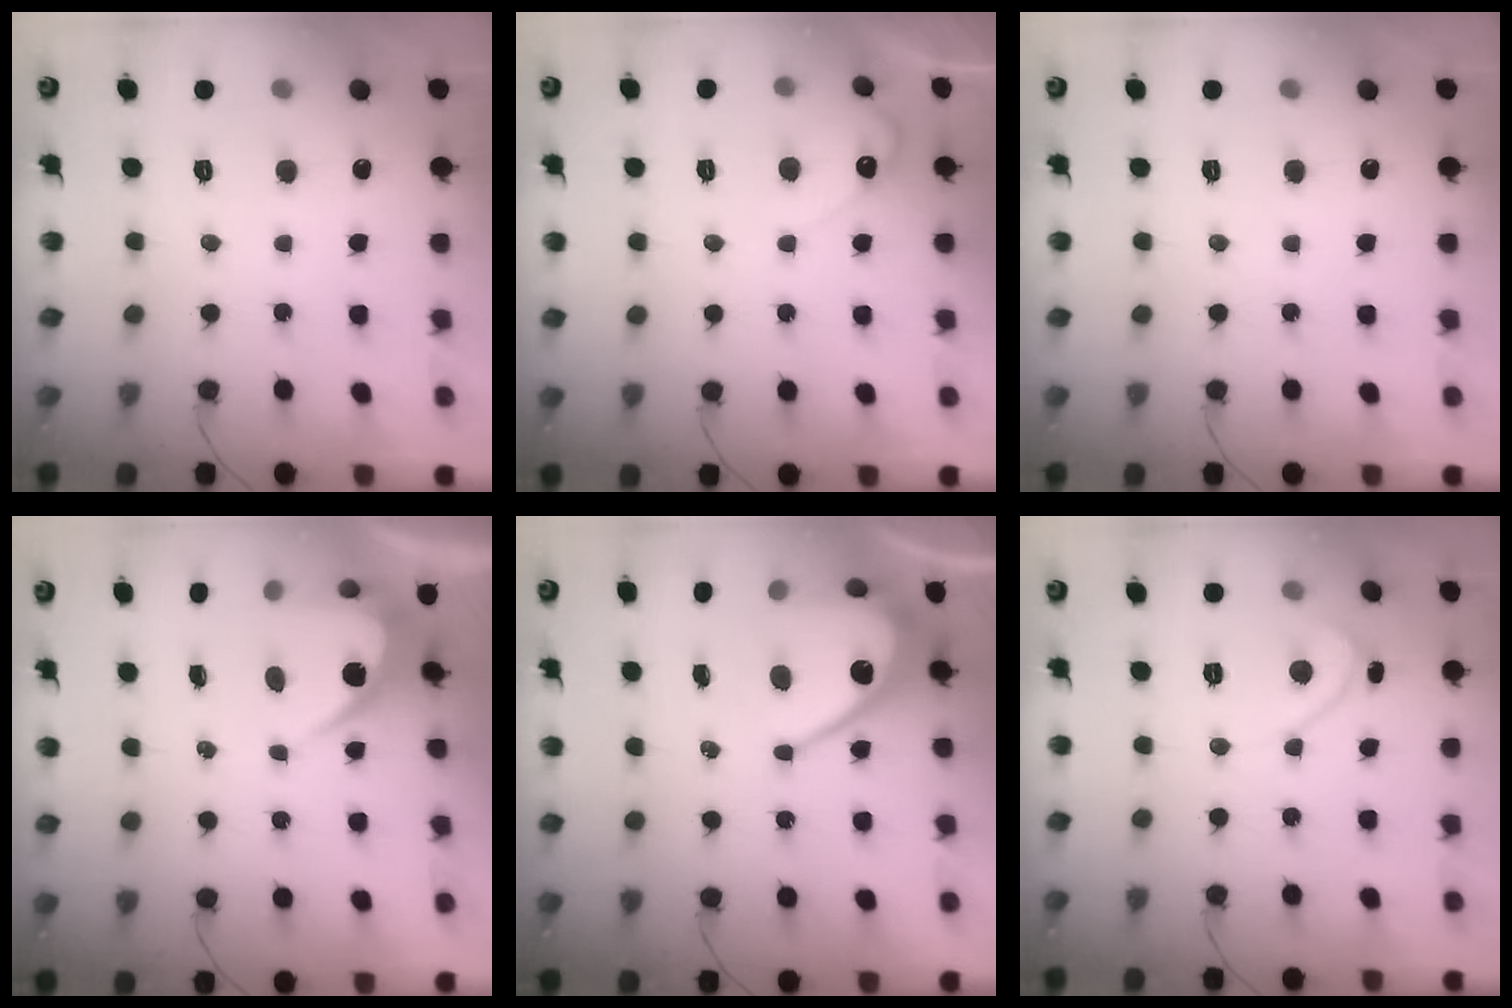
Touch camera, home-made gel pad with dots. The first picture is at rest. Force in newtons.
{"total": 4.9, "press": 4.8, "slide": 0.4}
{"total": 0.0}
{"total": 5.7, "press": 5.7, "slide": 0.1}
{"total": 11.0, "press": 11.0, "slide": 0.8}
{"total": 2.2, "press": 2.2, "slide": 0.2}